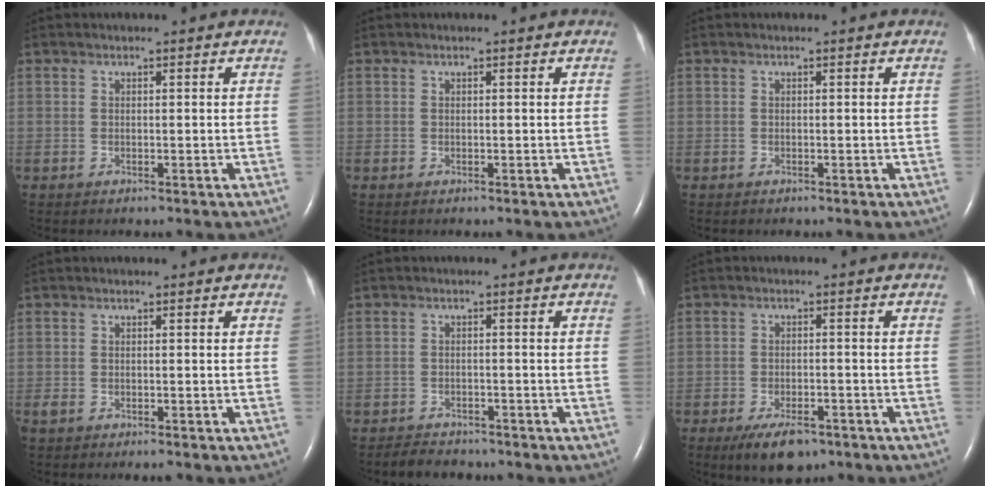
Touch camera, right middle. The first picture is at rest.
{"total": 0.0}
{"total": 0.0}
{"total": 2.2, "force": [-1.6, 0.9, 1.3], "torque": [-0.029, -0.005, -0.023]}
{"total": 4.1, "force": [-3.7, 1.6, 0.8], "torque": [-0.019, -0.005, -0.055]}
{"total": 6.3, "force": [-4.4, 2.5, 3.9], "torque": [-0.072, -0.006, -0.068]}